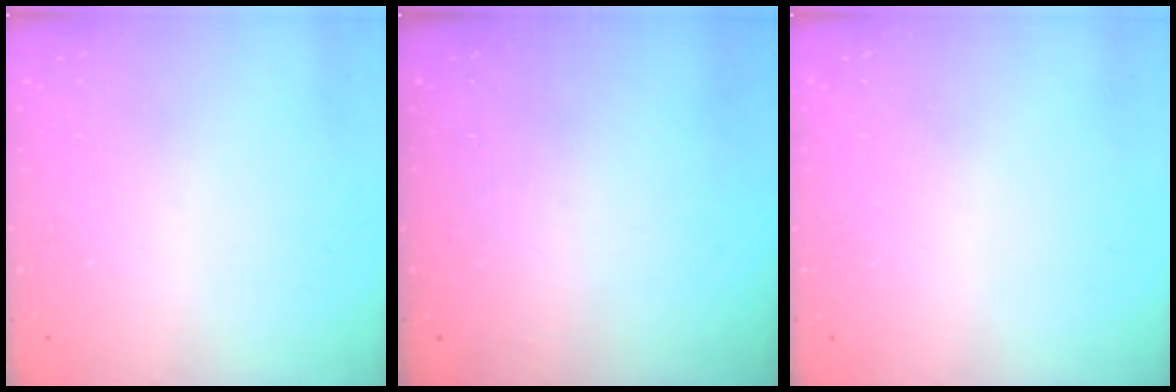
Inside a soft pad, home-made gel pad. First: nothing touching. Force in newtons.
{"total": 0.0}
{"total": 0.0}